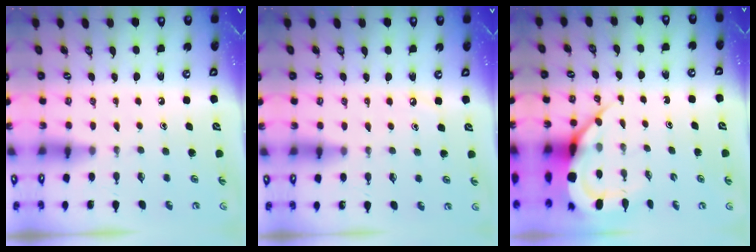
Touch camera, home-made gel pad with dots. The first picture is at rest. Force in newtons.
{"total": 2.8, "press": 2.7, "slide": 0.4}
{"total": 8.1, "press": 8.0, "slide": 0.9}